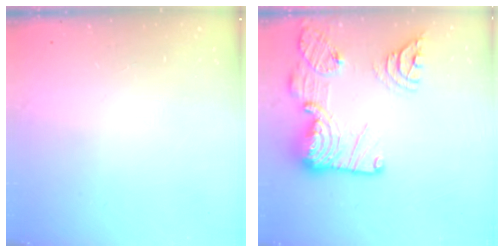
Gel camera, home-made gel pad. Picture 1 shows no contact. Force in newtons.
{"total": 22.9, "press": 22.8, "slide": 2.3}